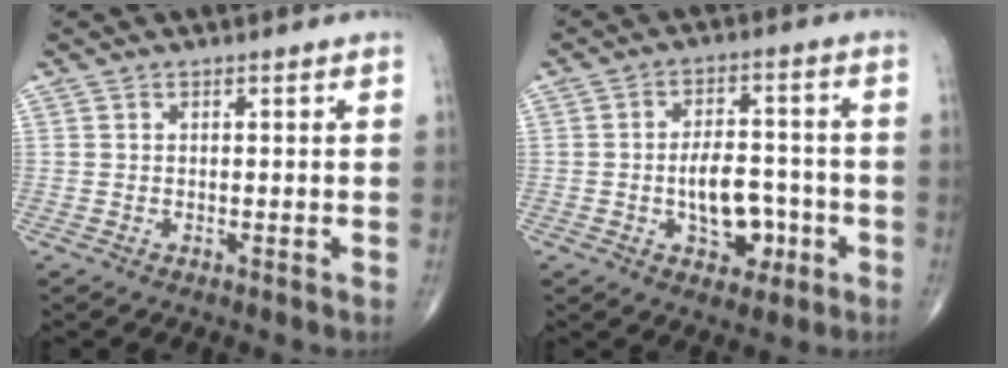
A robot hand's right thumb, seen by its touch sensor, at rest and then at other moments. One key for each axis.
{"total": 9.3, "fx": -2.5, "fy": 5.7, "fz": 6.9, "tx": -0.076, "ty": 0.028, "tz": -0.034}